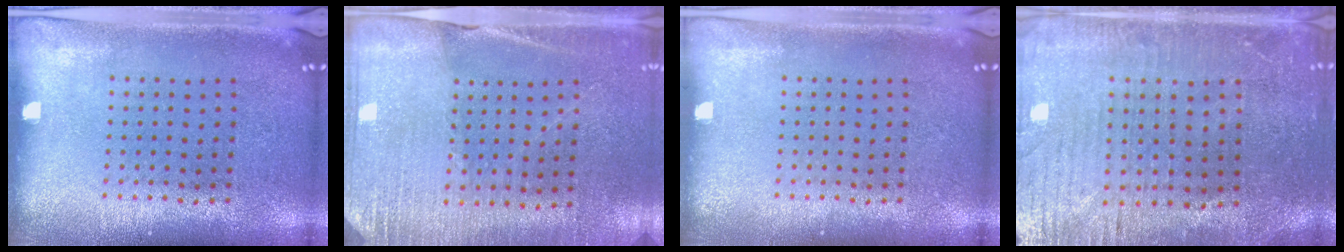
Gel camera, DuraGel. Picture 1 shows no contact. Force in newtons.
{"total": 2.7, "press": 2.7, "slide": 0.6}
{"total": 0.0}
{"total": 1.4, "press": 1.3, "slide": 0.5}